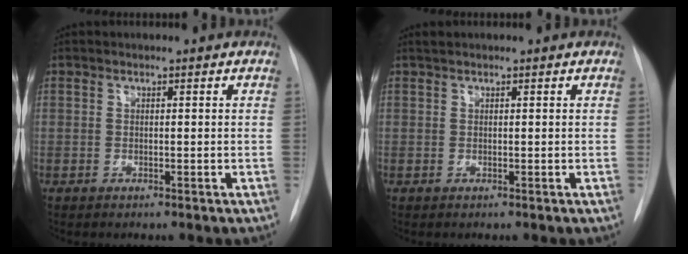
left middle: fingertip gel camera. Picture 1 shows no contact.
{"total": 0.7, "force": [0.6, 0.0, 0.3], "torque": [-0.010, 0.012, 0.015]}